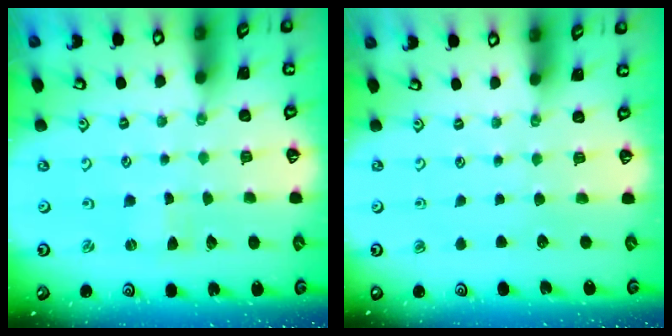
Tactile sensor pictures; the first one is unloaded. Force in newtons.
{"total": 0.0}